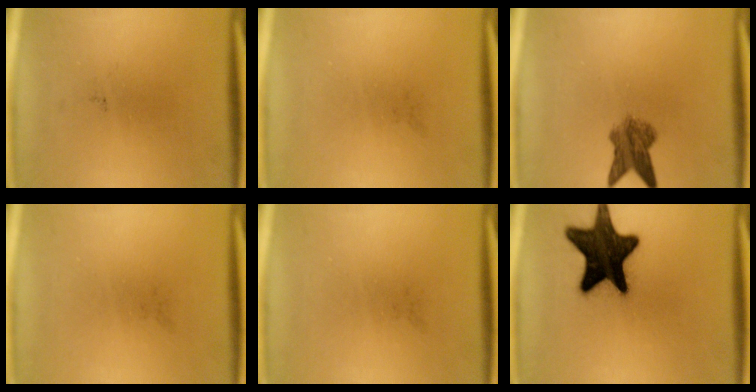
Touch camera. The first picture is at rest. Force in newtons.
{"total": 0.0}
{"total": 5.1}
{"total": 0.0}
{"total": 0.0}
{"total": 17.6}